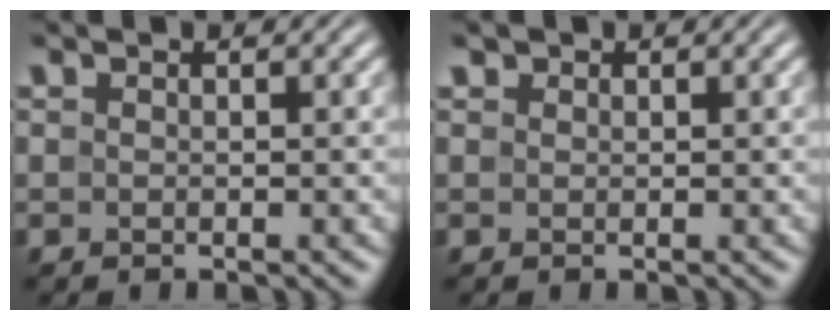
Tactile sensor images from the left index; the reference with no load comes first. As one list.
[{"total": 0.7, "force": [0.5, 0.5, 0.1], "torque": [0.000, -0.001, 0.004]}]